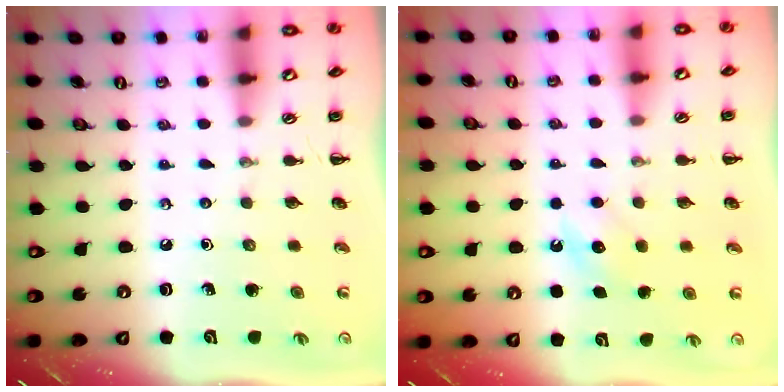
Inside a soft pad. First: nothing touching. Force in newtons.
{"total": 4.9, "press": 4.7, "slide": 1.4}